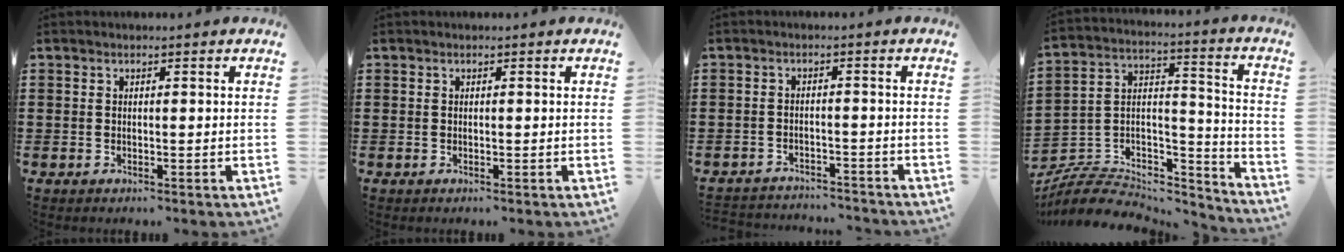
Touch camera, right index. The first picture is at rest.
{"total": 0.0}
{"total": 2.7, "force": [-2.7, 0.2, -0.1], "torque": [-0.006, -0.001, -0.058]}
{"total": 7.0, "force": [-5.8, 3.3, 2.1], "torque": [-0.049, 0.008, -0.116]}